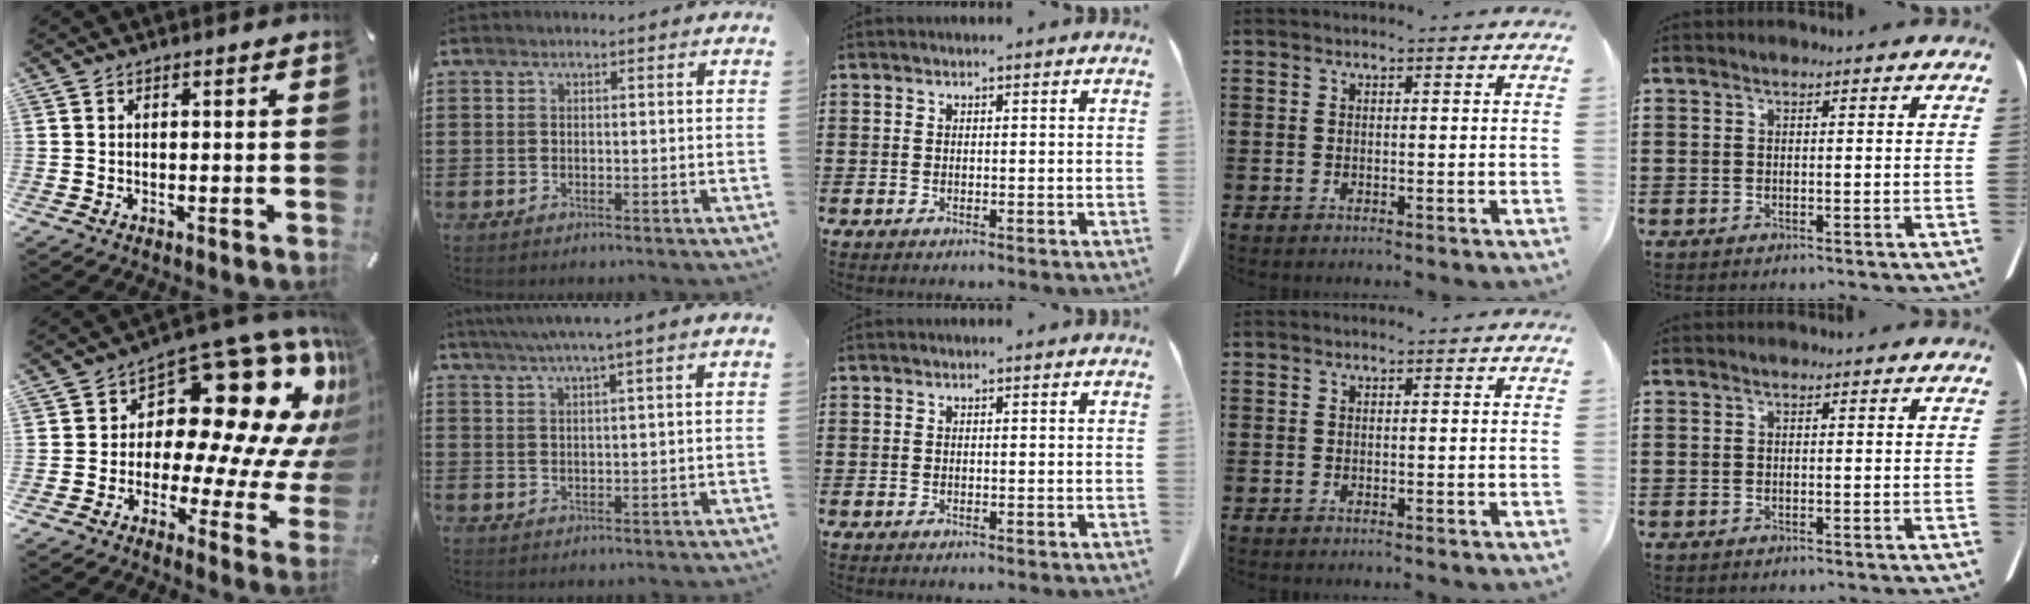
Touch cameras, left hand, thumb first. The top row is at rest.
{"thumb": {"total": 22.1, "force": [9.3, 11.4, 16.5], "torque": [-0.227, -0.094, 0.157]}, "index": {"total": 3.3, "force": [2.0, -0.5, 2.6], "torque": [-0.054, -0.001, 0.032]}}